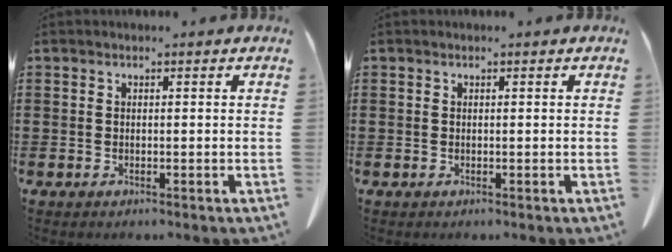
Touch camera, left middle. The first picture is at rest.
{"total": 0.0}